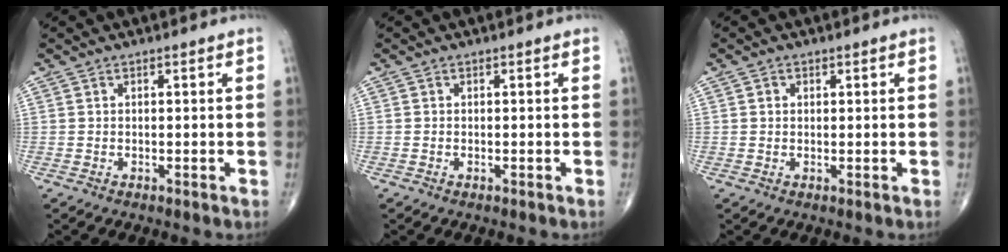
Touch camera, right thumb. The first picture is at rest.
{"total": 0.0}
{"total": 1.1, "force": [0.4, 1.0, 0.4], "torque": [-0.001, 0.000, 0.004]}